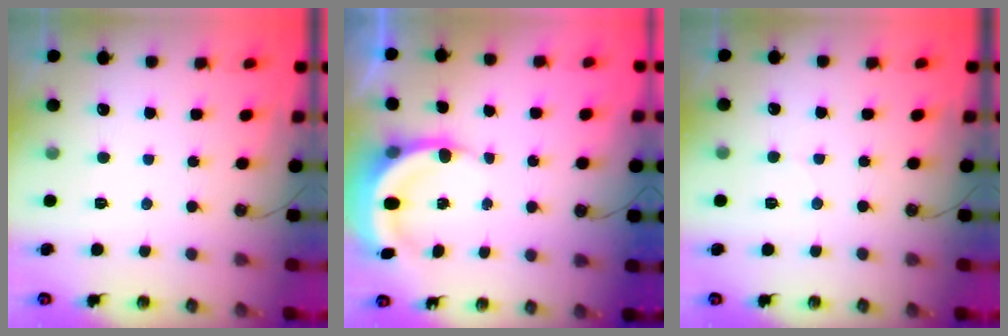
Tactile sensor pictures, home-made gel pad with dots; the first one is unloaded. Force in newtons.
{"total": 6.0, "press": 5.8, "slide": 1.4}
{"total": 2.7, "press": 2.7, "slide": 0.3}